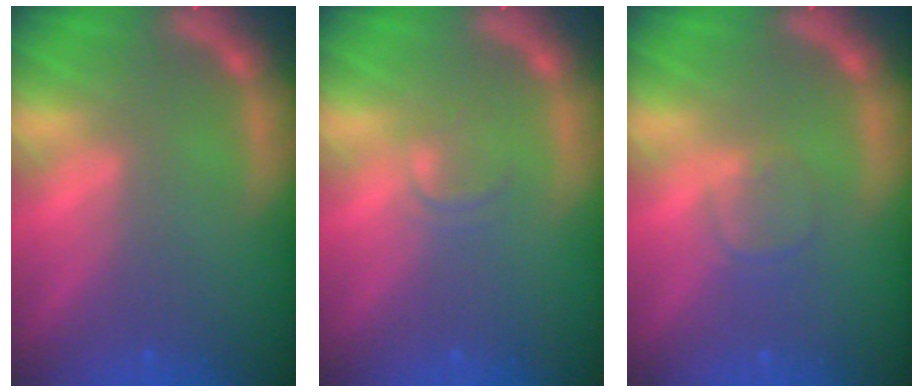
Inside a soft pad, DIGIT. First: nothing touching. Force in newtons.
{"total": 1.4}
{"total": 1.9}